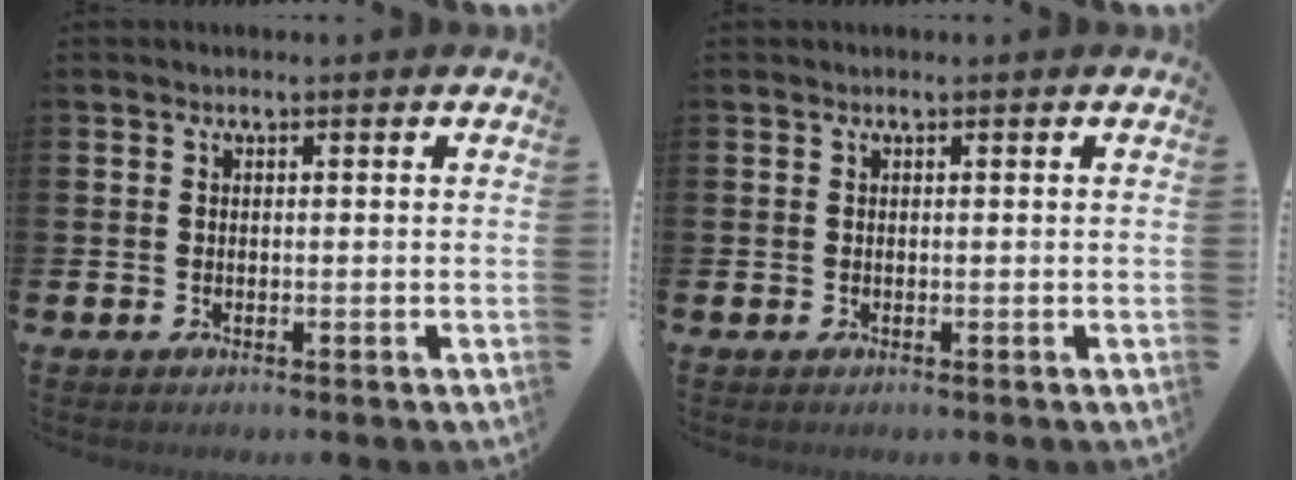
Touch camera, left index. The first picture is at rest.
{"total": 0.0}